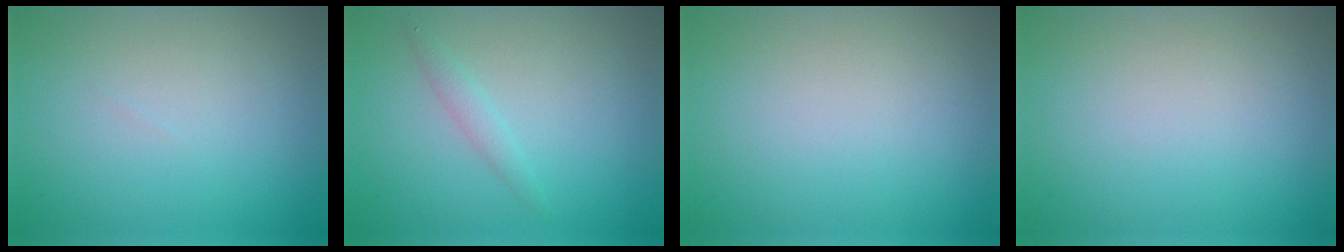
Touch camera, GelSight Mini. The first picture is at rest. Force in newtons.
{"total": 1.5, "press": 1.5, "slide": 0.1}
{"total": 0.0}
{"total": 0.0}